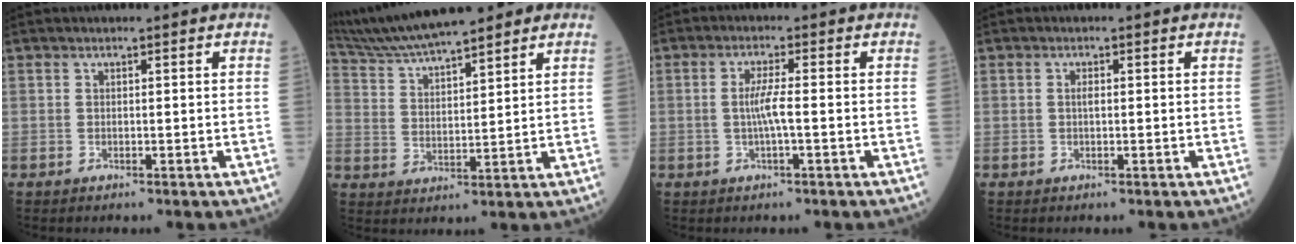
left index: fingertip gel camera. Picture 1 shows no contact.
{"total": 13.7, "force": [11.9, 1.8, 6.4], "torque": [-0.116, 0.026, 0.210]}
{"total": 3.3, "force": [-0.4, -0.1, 3.3], "torque": [-0.067, -0.001, -0.009]}
{"total": 0.8, "force": [0.0, 0.2, 0.8], "torque": [-0.017, 0.001, 0.001]}